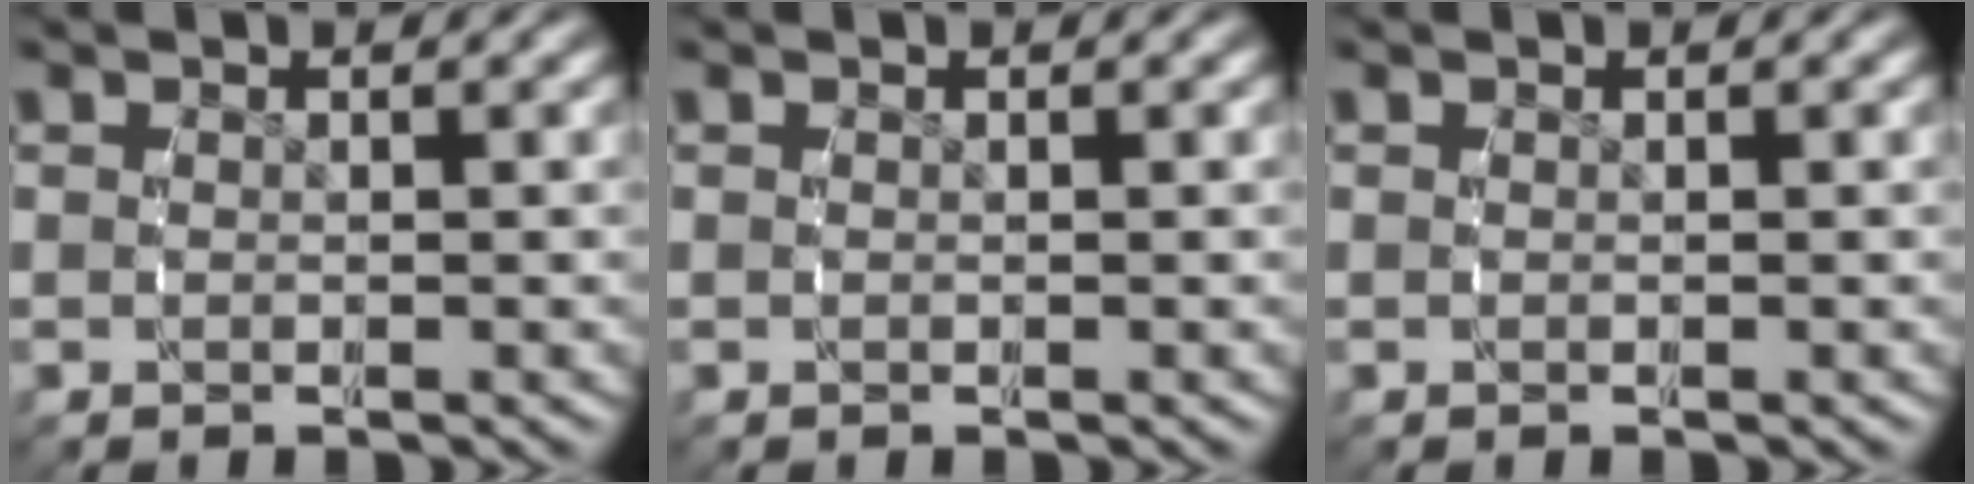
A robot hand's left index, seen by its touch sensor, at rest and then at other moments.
{"total": 0.0}
{"total": 0.0}